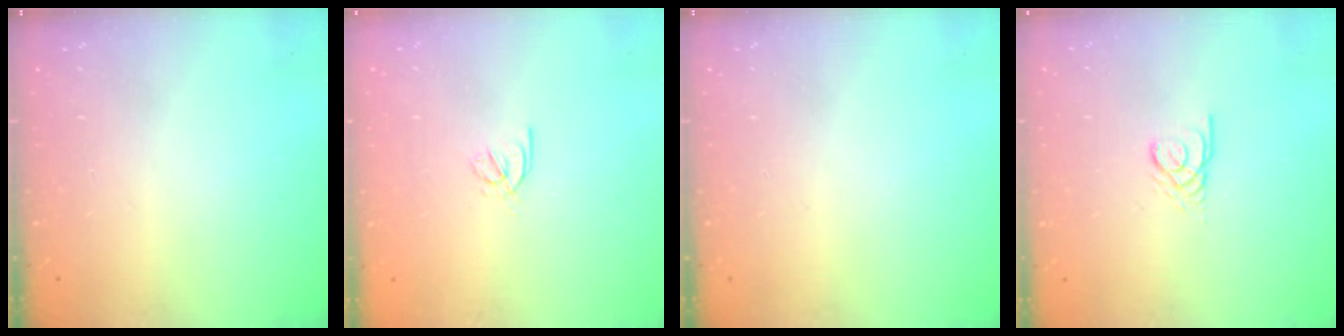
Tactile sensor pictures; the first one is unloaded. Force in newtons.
{"total": 2.9, "press": 2.8, "slide": 0.8}
{"total": 0.0}
{"total": 2.4, "press": 2.4, "slide": 0.1}